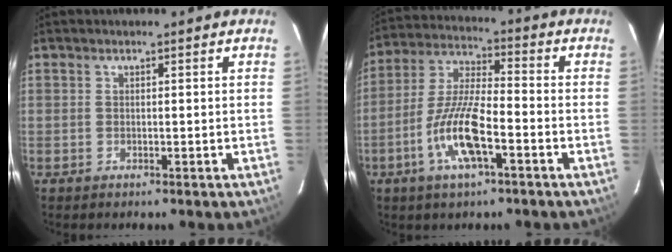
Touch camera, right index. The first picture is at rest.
{"total": 11.4, "force": [-4.6, 2.4, 10.2], "torque": [-0.211, -0.001, -0.087]}